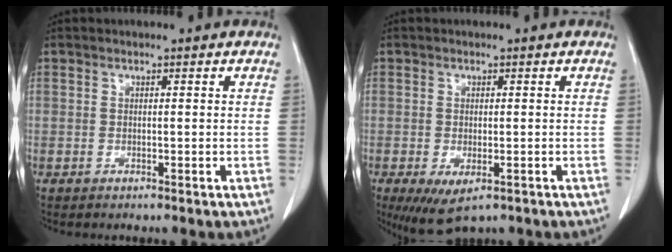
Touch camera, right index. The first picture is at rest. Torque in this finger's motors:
{"motor_torque": [0.58, -0.47, 0.27, 0.07]}